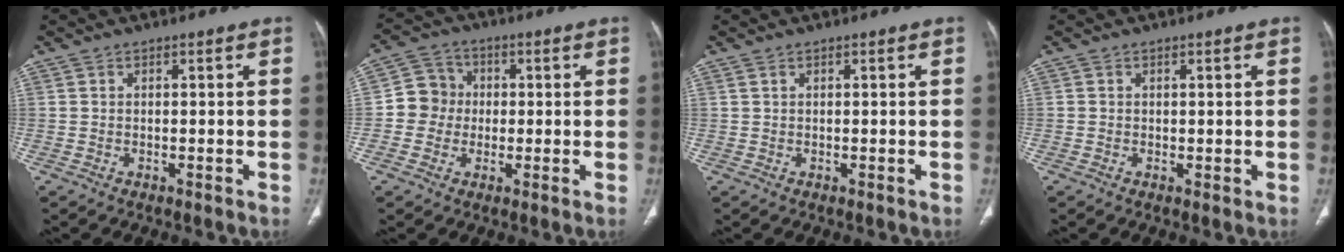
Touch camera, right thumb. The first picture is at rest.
{"total": 6.7, "force": [-0.3, 6.4, 1.9], "torque": [-0.005, 0.016, -0.017]}
{"total": 0.0}
{"total": 0.0}